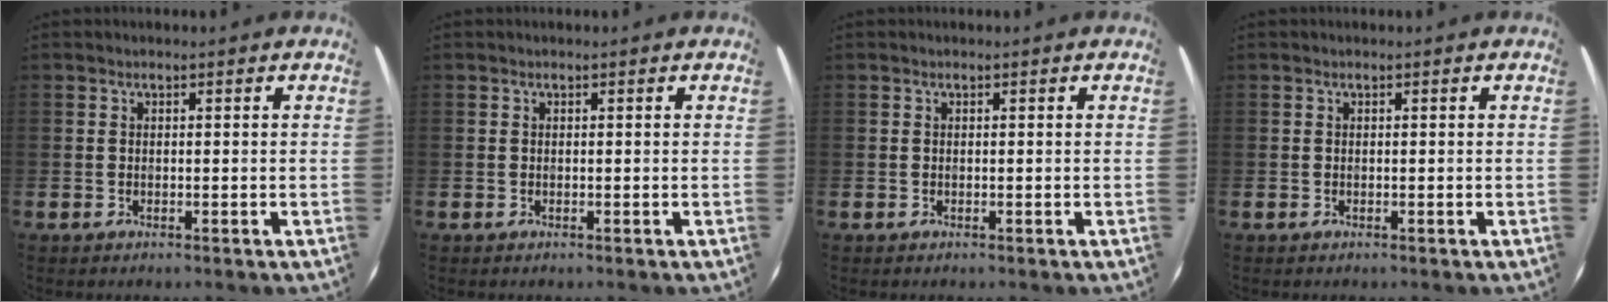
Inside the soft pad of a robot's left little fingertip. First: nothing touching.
{"total": 0.0}
{"total": 0.0}
{"total": 0.0}